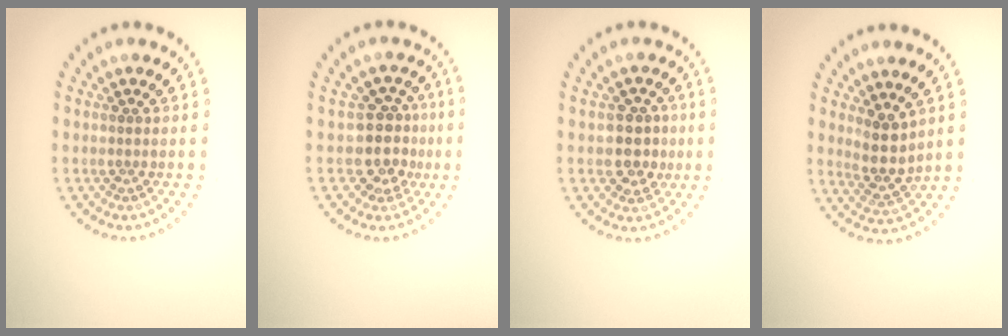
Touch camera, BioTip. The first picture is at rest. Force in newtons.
{"total": 3.4, "press": 2.8, "slide": 2.0}
{"total": 3.1, "press": 3.1, "slide": 0.7}
{"total": 2.9, "press": 2.4, "slide": 1.6}